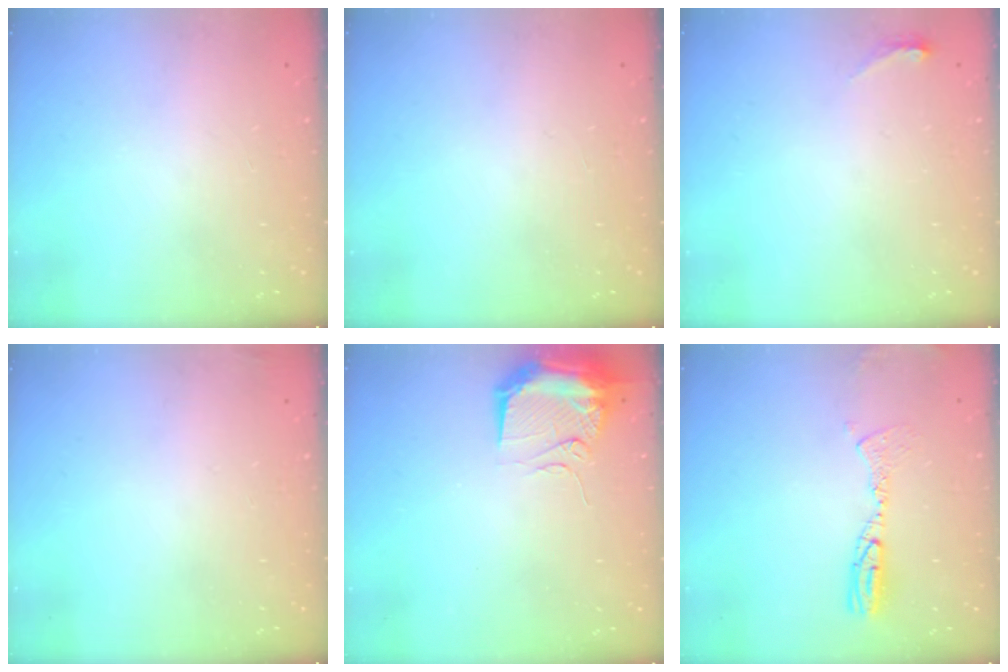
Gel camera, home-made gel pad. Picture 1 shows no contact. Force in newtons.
{"total": 0.9, "press": 0.0, "slide": 0.9}
{"total": 3.8, "press": 3.5, "slide": 1.6}
{"total": 3.0, "press": 2.9, "slide": 1.0}
{"total": 14.7, "press": 10.7, "slide": 10.1}
{"total": 9.6, "press": 9.5, "slide": 1.9}